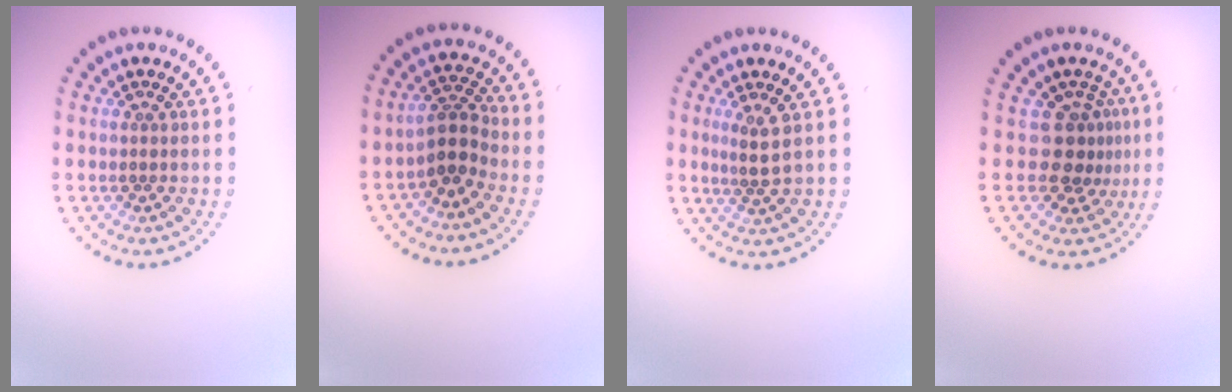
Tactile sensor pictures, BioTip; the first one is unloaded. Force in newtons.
{"total": 2.8, "press": 2.2, "slide": 1.8}
{"total": 1.9, "press": 1.3, "slide": 1.4}
{"total": 2.8, "press": 2.0, "slide": 1.9}